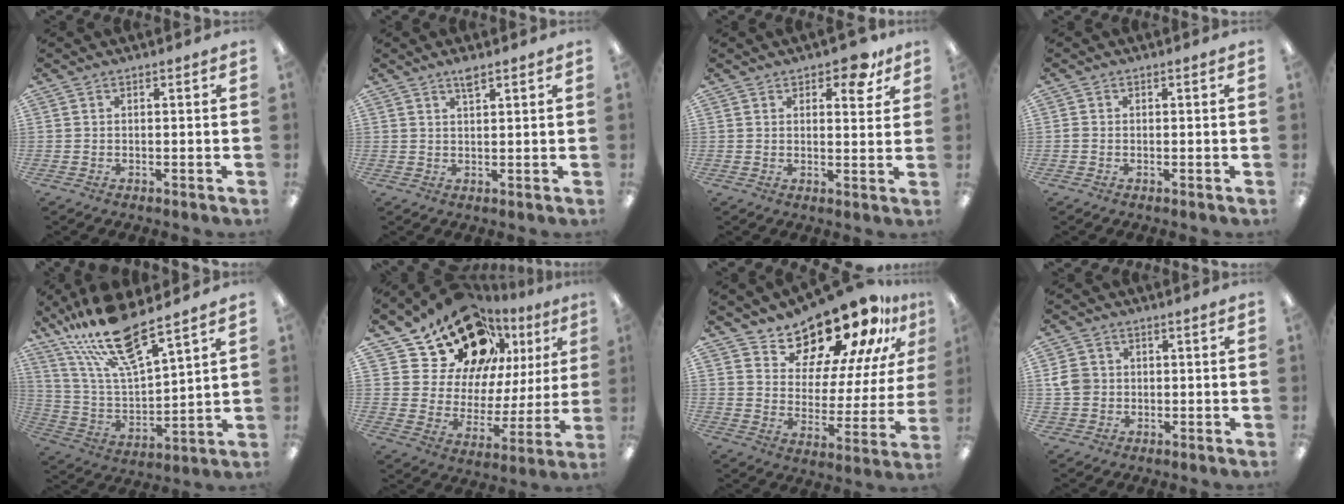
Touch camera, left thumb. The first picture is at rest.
{"total": 2.6, "force": [2.0, 0.5, 1.6], "torque": [-0.028, -0.002, 0.034]}
{"total": 6.6, "force": [4.5, 3.0, 3.7], "torque": [-0.036, -0.021, 0.073]}
{"total": 0.6, "force": [-0.2, 0.5, 0.4], "torque": [-0.007, 0.003, -0.005]}
{"total": 18.2, "force": [14.4, 3.8, 10.5], "torque": [-0.216, -0.081, 0.250]}
{"total": 19.7, "force": [14.5, 10.8, 7.9], "torque": [-0.149, -0.100, 0.265]}
{"total": 17.2, "force": [15.3, 5.7, 5.4], "torque": [-0.089, -0.134, 0.263]}
{"total": 5.2, "force": [0.4, 4.9, 1.7], "torque": [-0.031, 0.010, 0.010]}